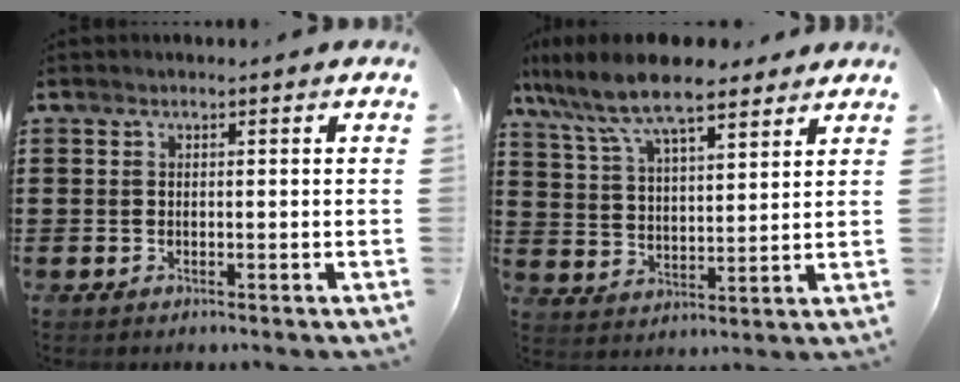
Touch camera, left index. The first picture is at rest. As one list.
[{"total": 10.1, "force": [8.2, 2.4, 5.2], "torque": [-0.130, -0.024, 0.147]}]